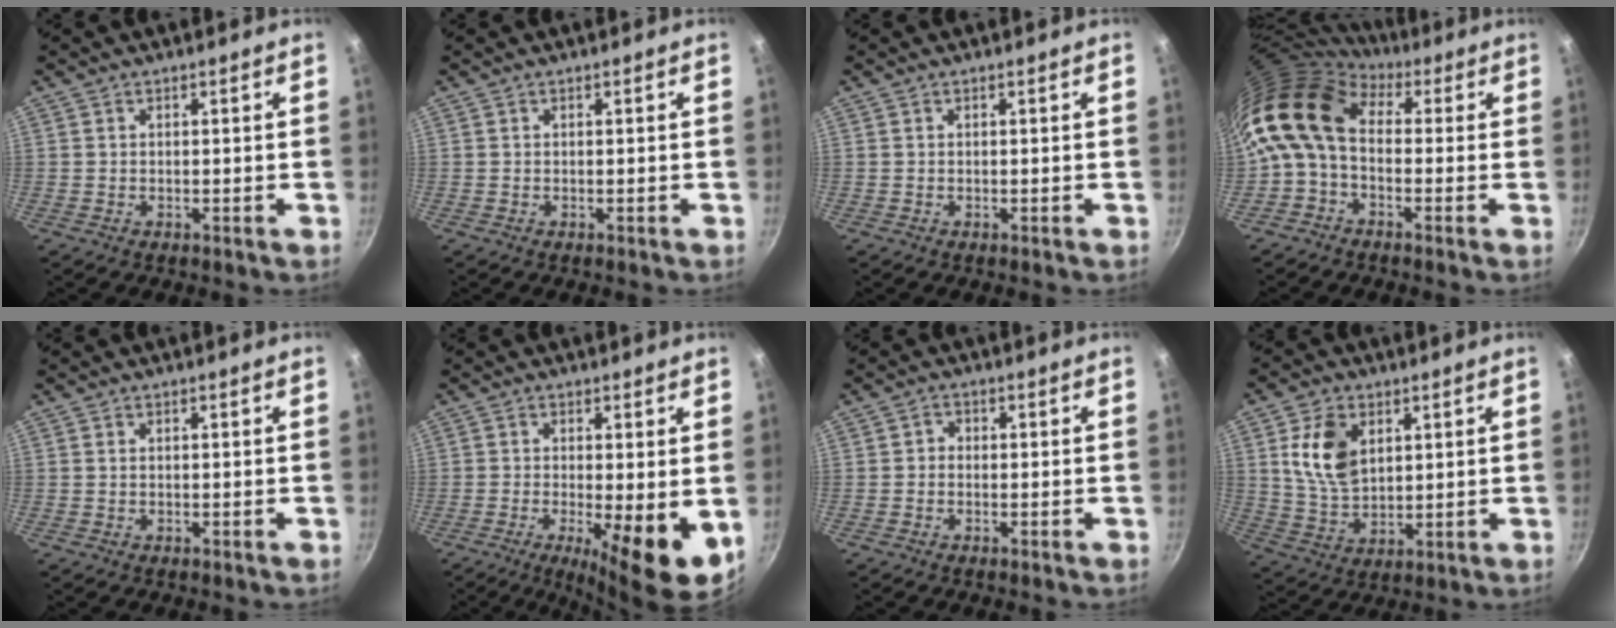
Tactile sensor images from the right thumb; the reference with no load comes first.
{"total": 0.0}
{"total": 0.0}
{"total": 12.9, "force": [0.8, 8.7, 9.5], "torque": [-0.179, 0.026, -0.008]}
{"total": 0.0}
{"total": 10.0, "force": [-2.0, 2.4, 9.5], "torque": [-0.140, -0.011, -0.024]}
{"total": 1.3, "force": [-0.4, 1.2, 0.5], "torque": [-0.006, 0.006, -0.011]}
{"total": 10.7, "force": [3.5, 7.0, 7.4], "torque": [-0.125, -0.019, 0.072]}